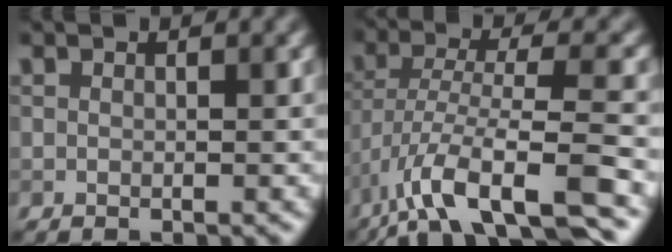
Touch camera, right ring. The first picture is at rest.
{"total": 9.3, "force": [-5.3, 2.5, 7.2], "torque": [-0.127, 0.004, -0.098]}